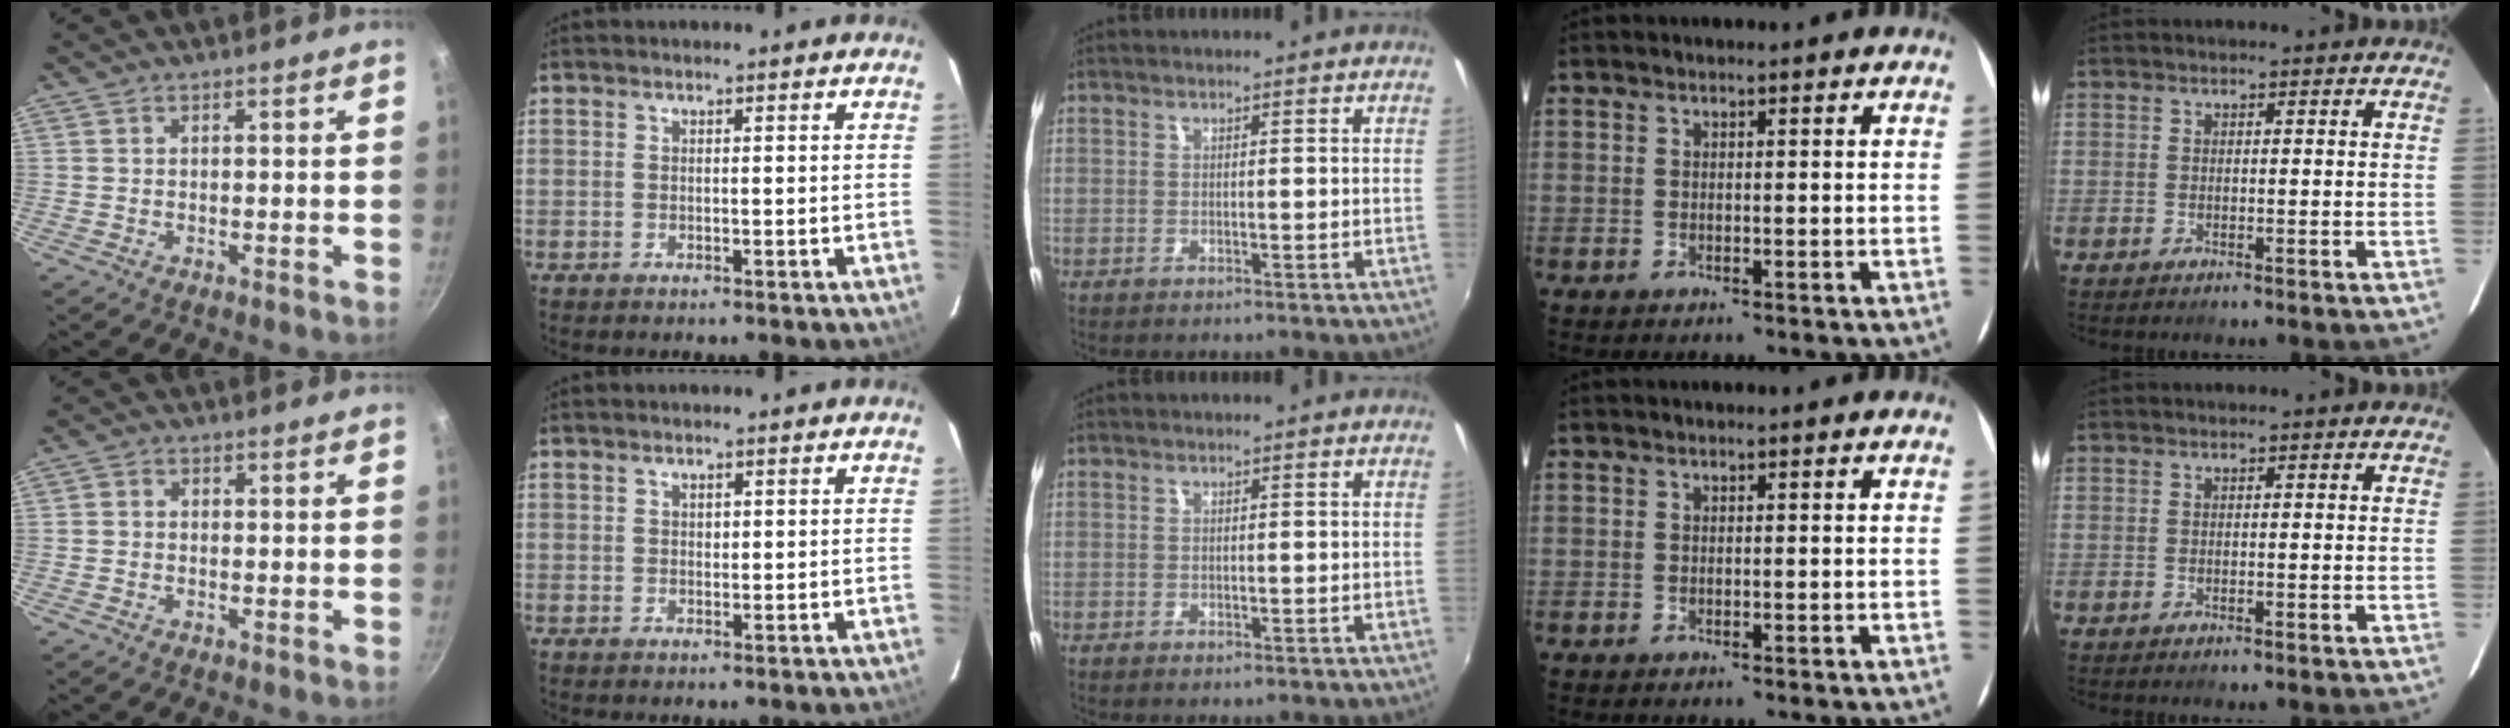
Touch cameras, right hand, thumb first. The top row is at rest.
{"thumb": {"total": 1.2, "force": [-0.3, 1.0, 0.6], "torque": [-0.012, 0.006, -0.010]}, "index": {"total": 0.8, "force": [0.4, 0.7, 0.3], "torque": [-0.002, 0.003, 0.007]}, "middle": {"total": 1.0, "force": [-0.6, 0.7, 0.5], "torque": [-0.010, -0.005, -0.011]}}